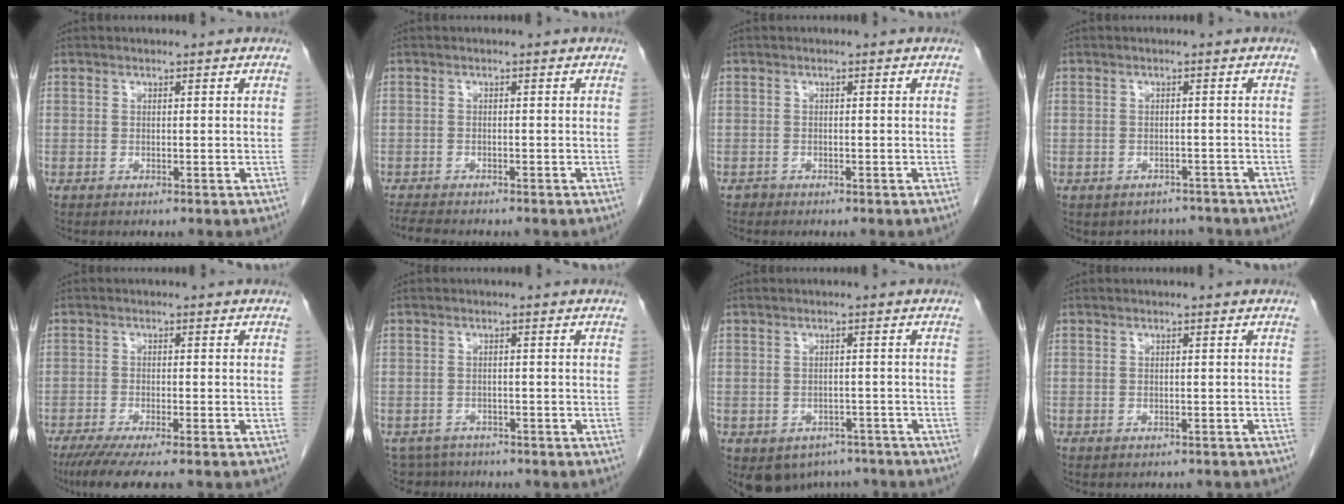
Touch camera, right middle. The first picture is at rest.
{"total": 4.7, "force": [-4.2, 0.9, 1.9], "torque": [-0.033, -0.013, -0.067]}
{"total": 0.5, "force": [-0.4, 0.3, -0.1], "torque": [-0.006, 0.000, -0.009]}
{"total": 4.0, "force": [-3.4, 2.0, -0.3], "torque": [0.009, 0.013, -0.043]}
{"total": 8.7, "force": [-6.9, 0.8, 5.3], "torque": [-0.077, -0.020, -0.108]}
{"total": 4.7, "force": [-4.0, 2.4, -0.2], "torque": [0.006, -0.001, -0.062]}
{"total": 7.3, "force": [-4.9, 5.2, 1.4], "torque": [-0.020, 0.007, -0.058]}
{"total": 2.3, "force": [-2.1, 0.9, 0.4], "torque": [-0.010, -0.002, -0.025]}